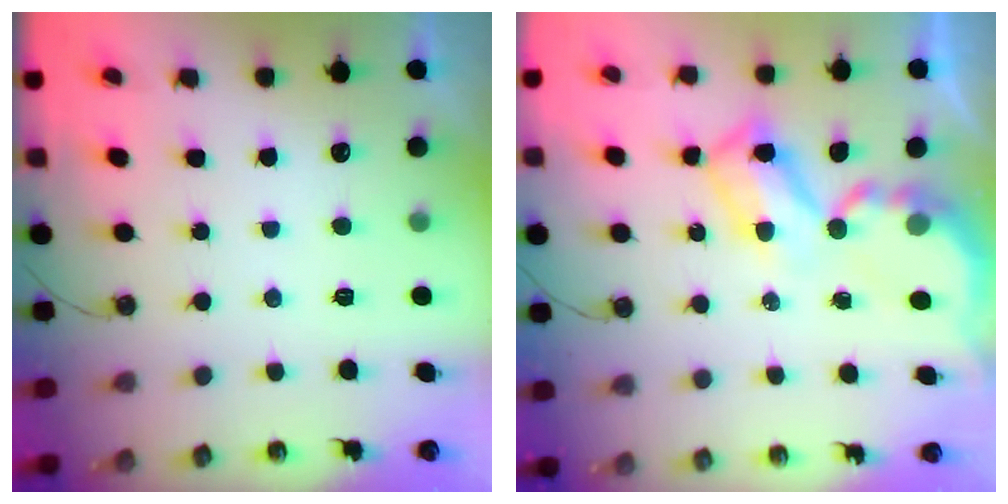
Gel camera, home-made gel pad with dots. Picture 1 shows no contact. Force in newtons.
{"total": 8.2, "press": 8.2, "slide": 0.7}